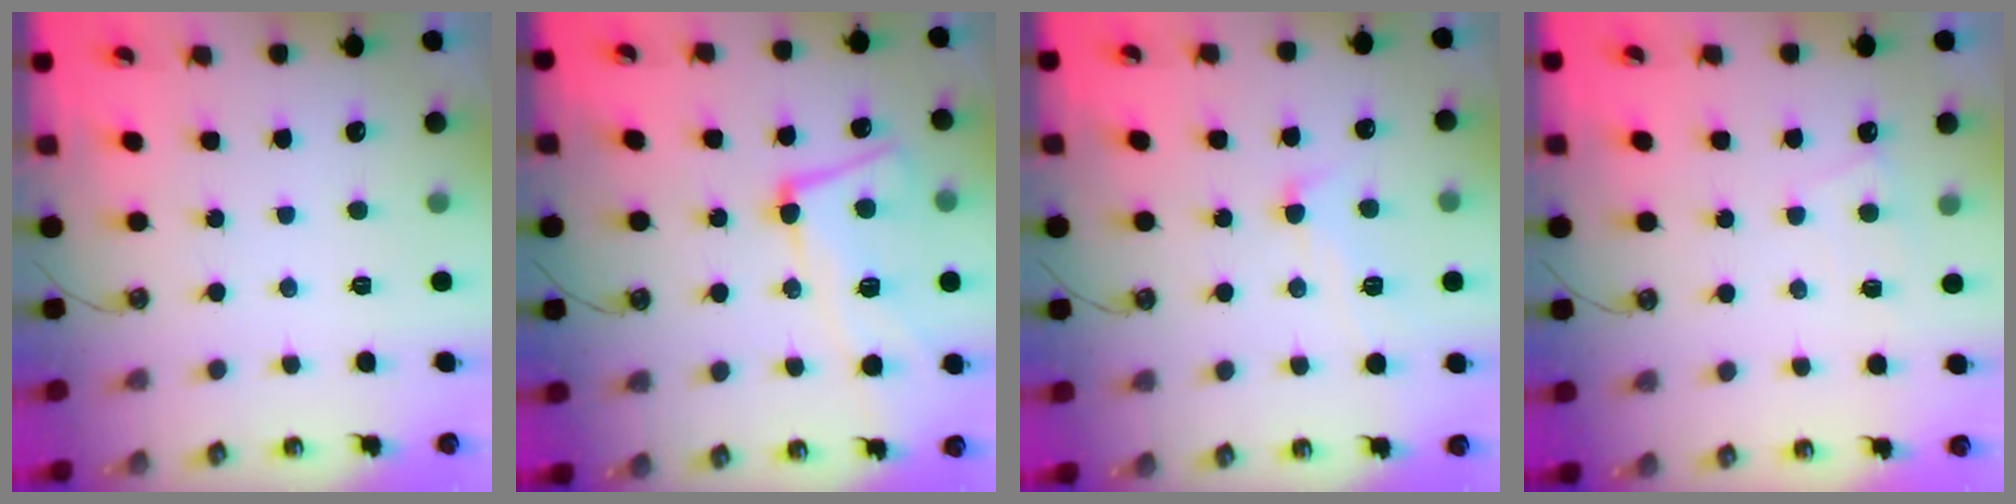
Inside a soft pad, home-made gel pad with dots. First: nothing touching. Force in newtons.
{"total": 8.5, "press": 8.4, "slide": 1.7}
{"total": 2.2, "press": 2.0, "slide": 1.0}
{"total": 2.3, "press": 2.2, "slide": 0.3}